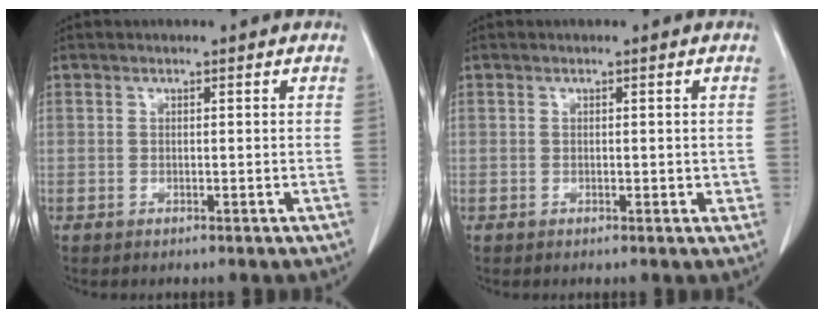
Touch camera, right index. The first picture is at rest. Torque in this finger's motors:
{"motor_torque": [-0.05, 0.16, 0.04, 0.02]}